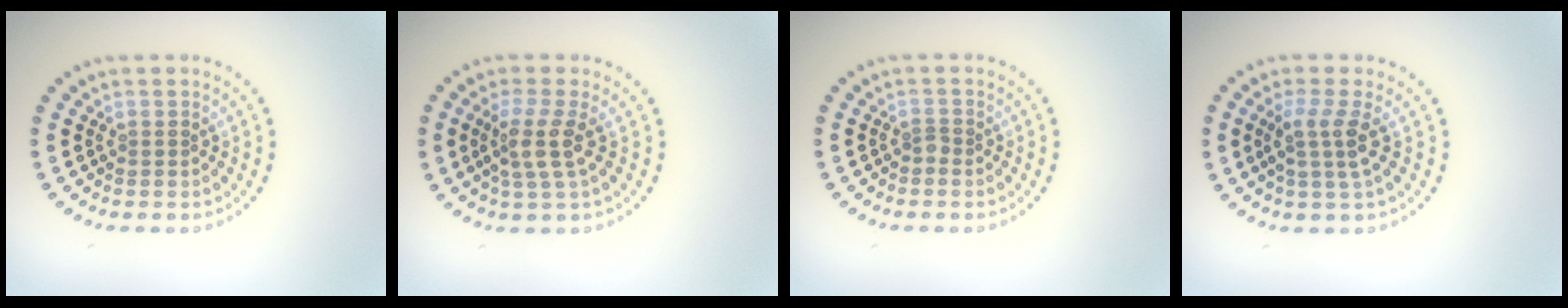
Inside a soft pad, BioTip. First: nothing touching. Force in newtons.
{"total": 3.0, "press": 2.3, "slide": 1.9}
{"total": 0.8, "press": 0.6, "slide": 0.6}
{"total": 2.7, "press": 2.1, "slide": 1.7}